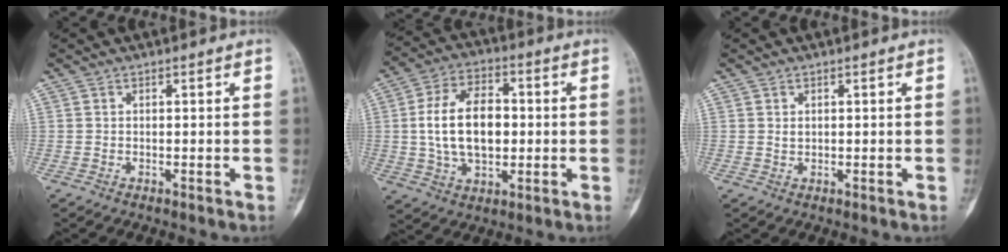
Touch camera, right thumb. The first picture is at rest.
{"total": 14.2, "force": [0.4, 8.6, 11.2], "torque": [-0.180, 0.014, 0.006]}
{"total": 0.8, "force": [0.3, 0.6, 0.5], "torque": [-0.006, 0.000, 0.007]}